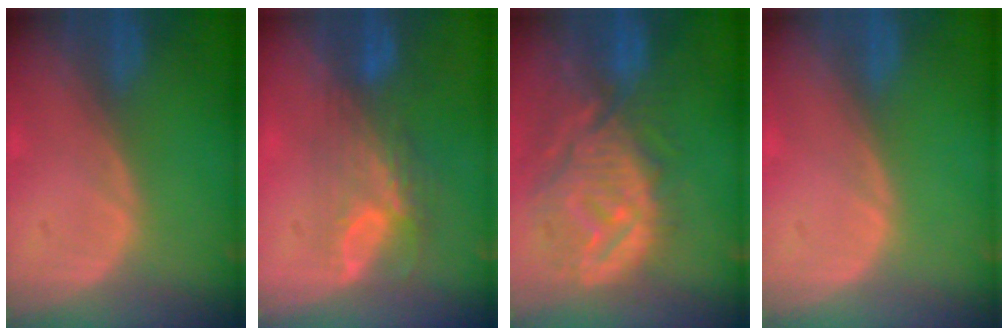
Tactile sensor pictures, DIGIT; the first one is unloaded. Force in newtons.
{"total": 7.8, "press": 6.8, "slide": 3.8}
{"total": 12.3, "press": 11.0, "slide": 5.4}
{"total": 0.0}